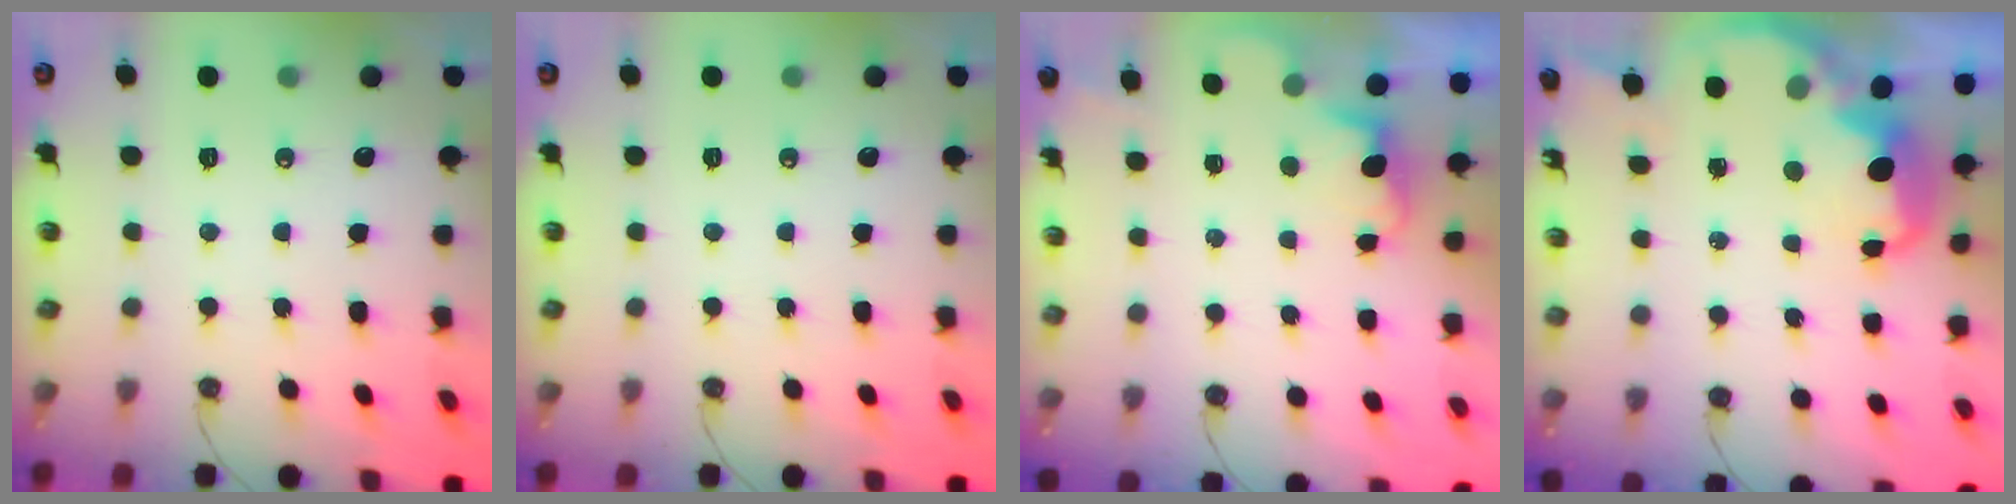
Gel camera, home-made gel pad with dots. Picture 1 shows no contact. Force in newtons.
{"total": 0.0}
{"total": 0.9, "press": 0.6, "slide": 0.7}
{"total": 4.7, "press": 4.6, "slide": 0.9}